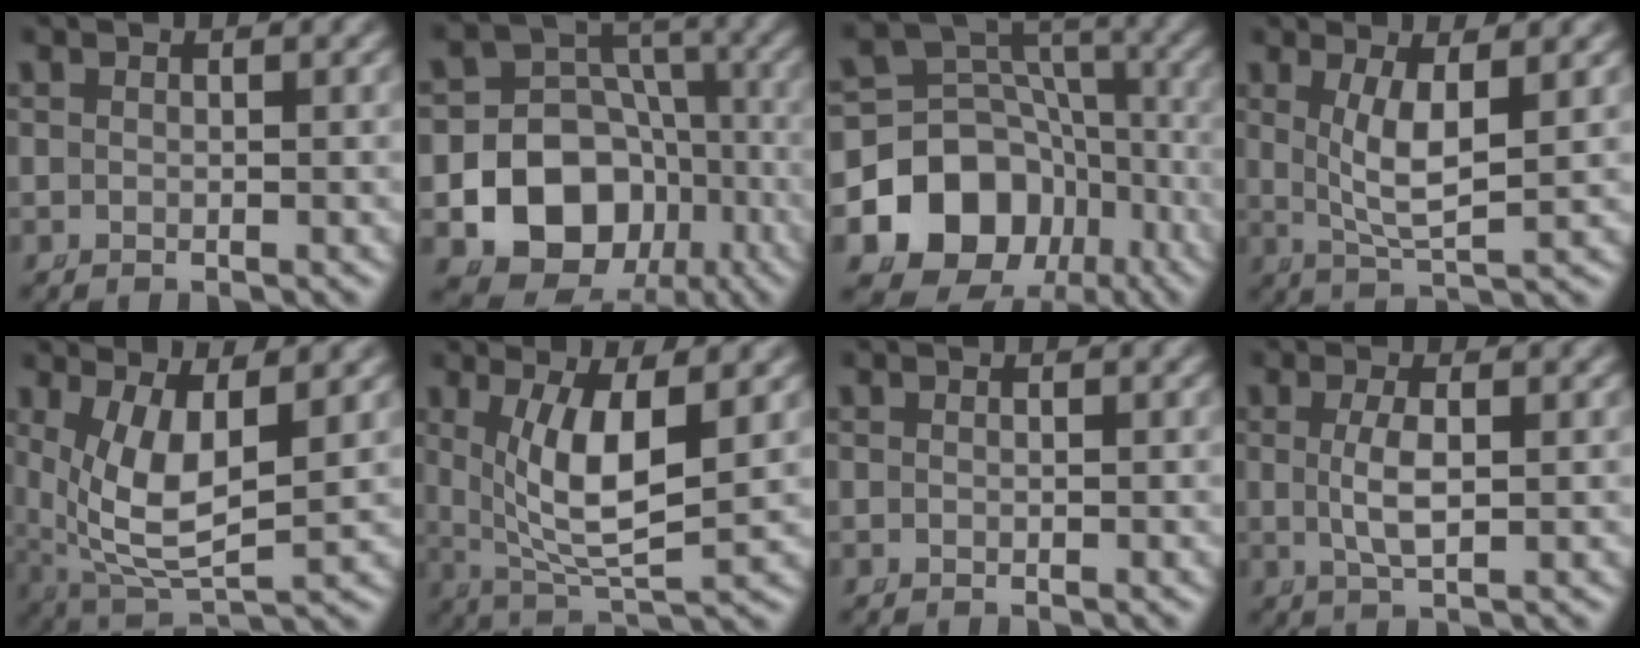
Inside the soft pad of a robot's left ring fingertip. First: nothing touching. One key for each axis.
{"total": 17.4, "fx": -5.1, "fy": 15.2, "fz": 6.7, "tx": -0.173, "ty": -0.078, "tz": -0.075}
{"total": 16.6, "fx": -5.7, "fy": 13.9, "fz": 7.0, "tx": -0.142, "ty": -0.066, "tz": -0.080}
{"total": 4.8, "fx": 1.0, "fy": 1.5, "fz": 4.4, "tx": -0.084, "ty": -0.018, "tz": 0.032}
{"total": 9.0, "fx": 0.9, "fy": 5.5, "fz": 7.0, "tx": -0.156, "ty": -0.042, "tz": 0.039}
{"total": 7.5, "fx": 1.2, "fy": 3.4, "fz": 6.5, "tx": -0.126, "ty": -0.019, "tz": 0.037}
{"total": 0.0}
{"total": 2.7, "fx": 0.0, "fy": 0.3, "fz": 2.7, "tx": -0.063, "ty": -0.011, "tz": 0.010}